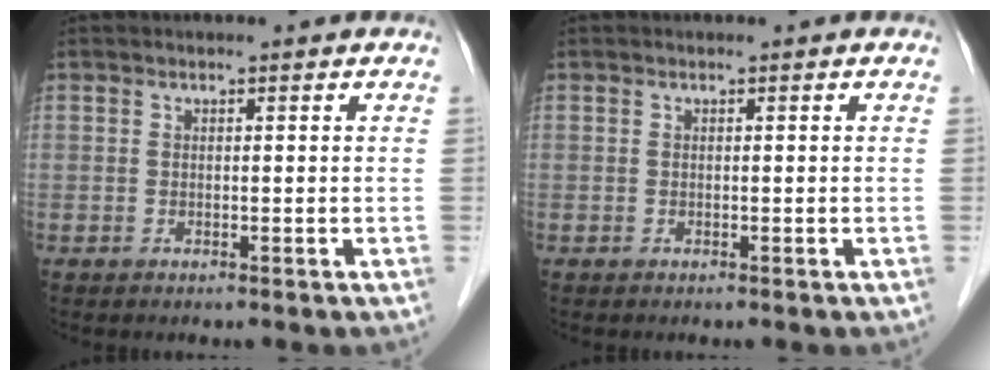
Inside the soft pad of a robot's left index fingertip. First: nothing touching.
{"total": 0.0}